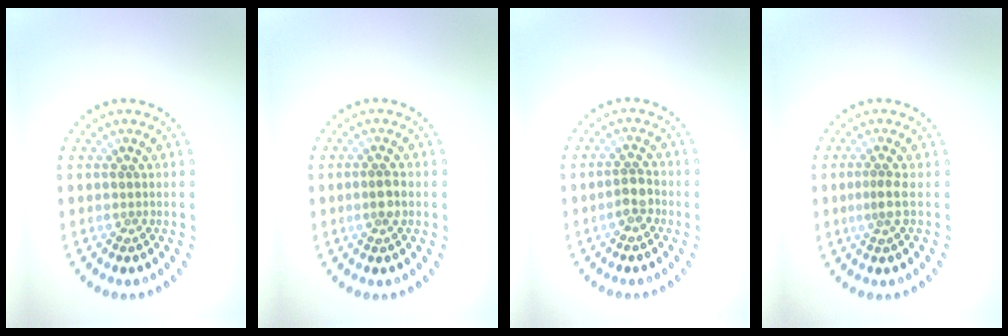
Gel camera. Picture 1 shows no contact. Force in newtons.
{"total": 1.8, "press": 1.7, "slide": 0.7}
{"total": 2.0, "press": 1.8, "slide": 0.9}
{"total": 1.5, "press": 1.0, "slide": 1.1}